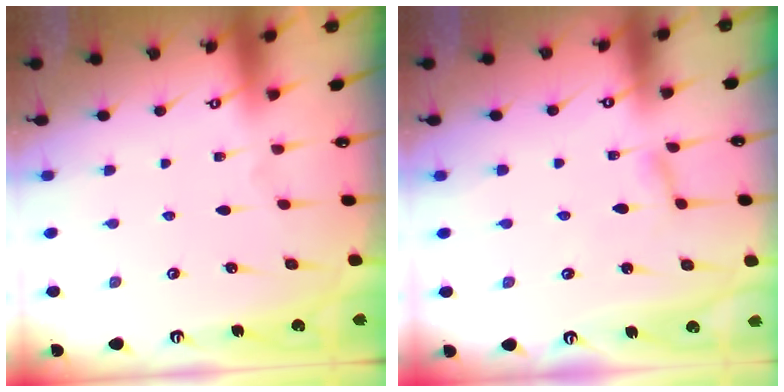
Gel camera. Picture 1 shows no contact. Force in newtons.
{"total": 2.3, "press": 2.3, "slide": 0.3}